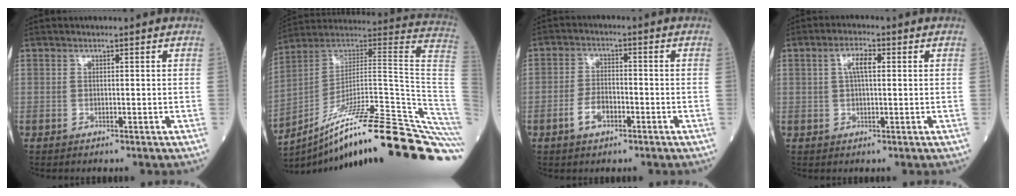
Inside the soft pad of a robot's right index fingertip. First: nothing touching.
{"total": 32.1, "force": [-23.2, 0.8, 22.2], "torque": [-0.186, 0.020, -0.341]}
{"total": 3.8, "force": [-1.7, 2.2, 2.7], "torque": [-0.051, 0.003, -0.030]}
{"total": 3.7, "force": [0.9, 1.1, 3.4], "torque": [-0.067, 0.011, 0.016]}